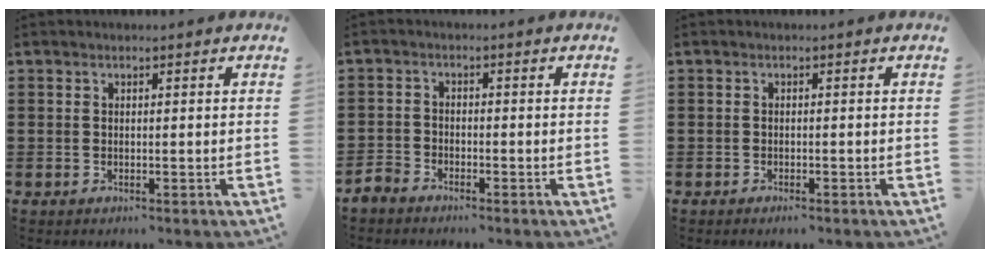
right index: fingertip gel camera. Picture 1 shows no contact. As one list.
[{"total": 2.5, "force": [-2.4, 0.8, 0.2], "torque": [-0.017, -0.001, -0.053]}, {"total": 0.8, "force": [-0.7, -0.1, 0.2], "torque": [-0.007, -0.006, -0.014]}]